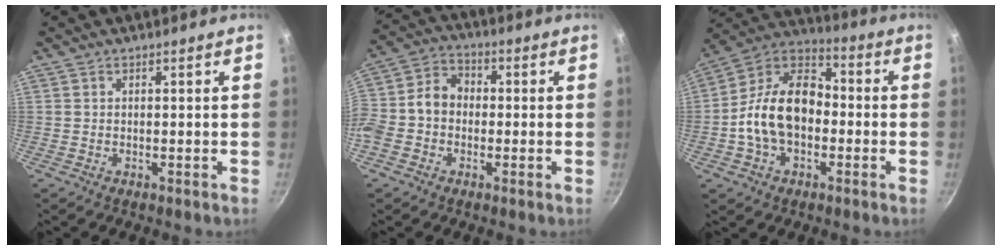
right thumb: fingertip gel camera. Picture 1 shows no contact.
{"total": 9.9, "force": [-1.2, 8.0, 5.8], "torque": [-0.084, 0.034, -0.045]}
{"total": 16.4, "force": [-2.4, 11.1, 11.8], "torque": [-0.177, 0.046, -0.062]}